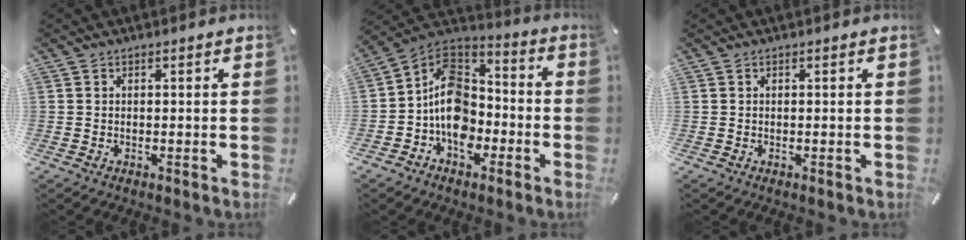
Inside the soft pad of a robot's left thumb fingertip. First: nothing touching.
{"total": 12.8, "force": [-4.5, 10.0, 6.6], "torque": [-0.139, 0.023, -0.083]}
{"total": 0.0}